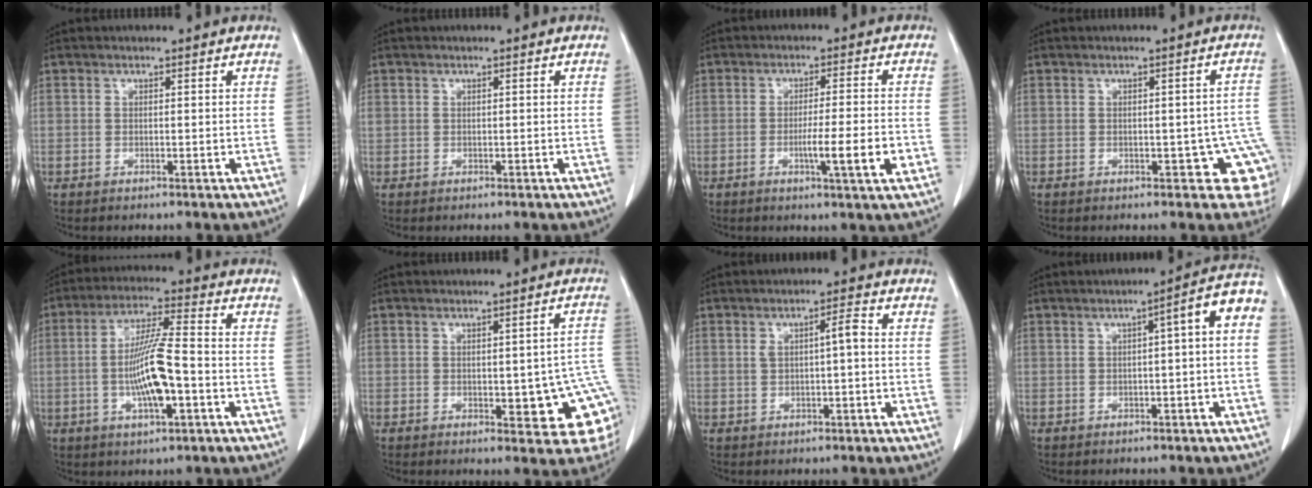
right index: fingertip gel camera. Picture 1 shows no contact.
{"total": 0.8, "force": [0.1, 0.7, 0.3], "torque": [-0.007, 0.015, 0.004]}
{"total": 7.5, "force": [-2.2, -0.3, 7.2], "torque": [-0.110, -0.011, -0.036]}
{"total": 6.8, "force": [-1.8, 3.0, 5.9], "torque": [-0.040, 0.013, -0.018]}
{"total": 10.8, "force": [-2.2, 1.5, 10.5], "torque": [-0.201, 0.001, -0.042]}
{"total": 12.3, "force": [-2.0, 4.0, 11.5], "torque": [-0.102, 0.010, -0.012]}
{"total": 3.2, "force": [0.3, 0.5, 3.1], "torque": [-0.055, 0.012, 0.006]}
{"total": 6.0, "force": [0.0, 0.6, 5.9], "torque": [-0.072, 0.025, -0.005]}